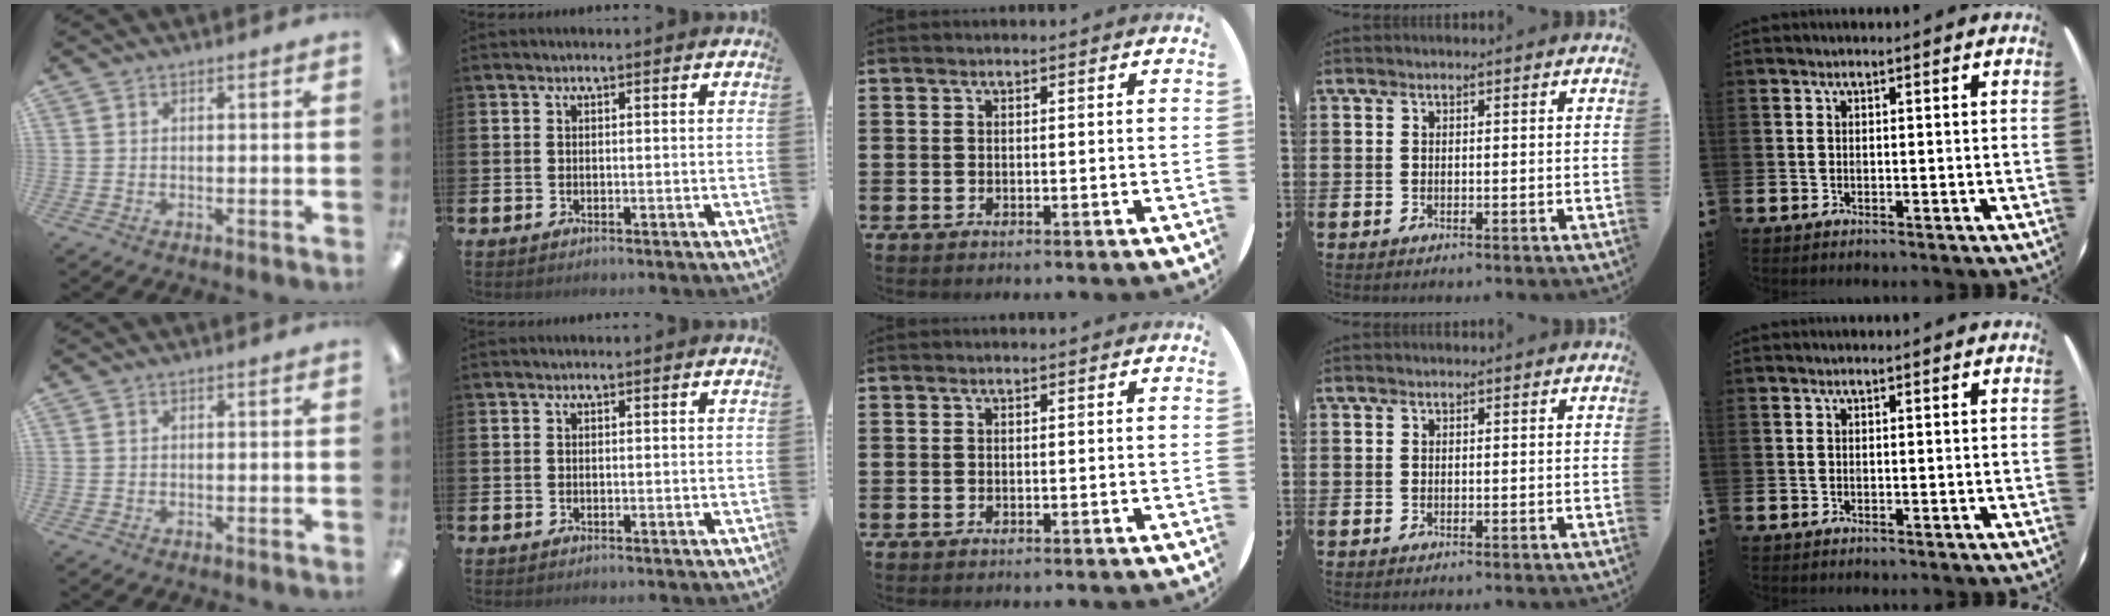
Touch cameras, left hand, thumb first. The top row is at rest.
{}